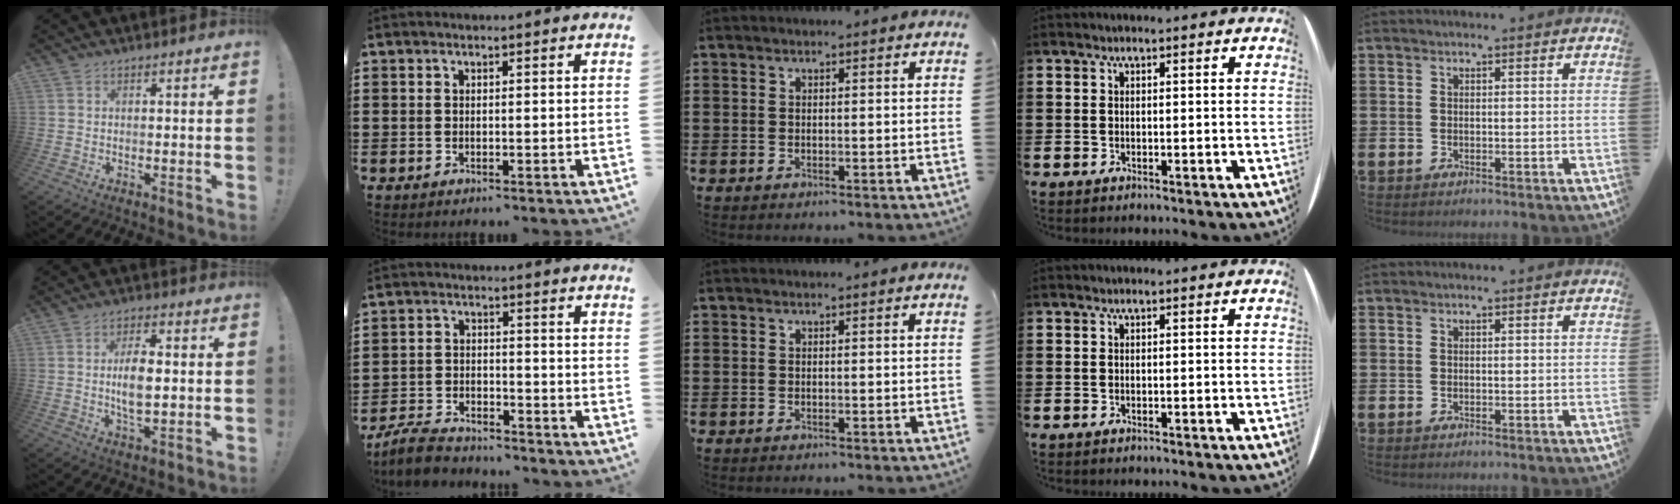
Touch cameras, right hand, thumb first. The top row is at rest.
{"thumb": {"total": 8.2, "force": [0.5, 3.9, 7.2], "torque": [-0.129, -0.004, 0.001]}, "index": {"total": 4.8, "force": [-4.6, 0.8, 1.2], "torque": [-0.042, 0.000, -0.096]}}